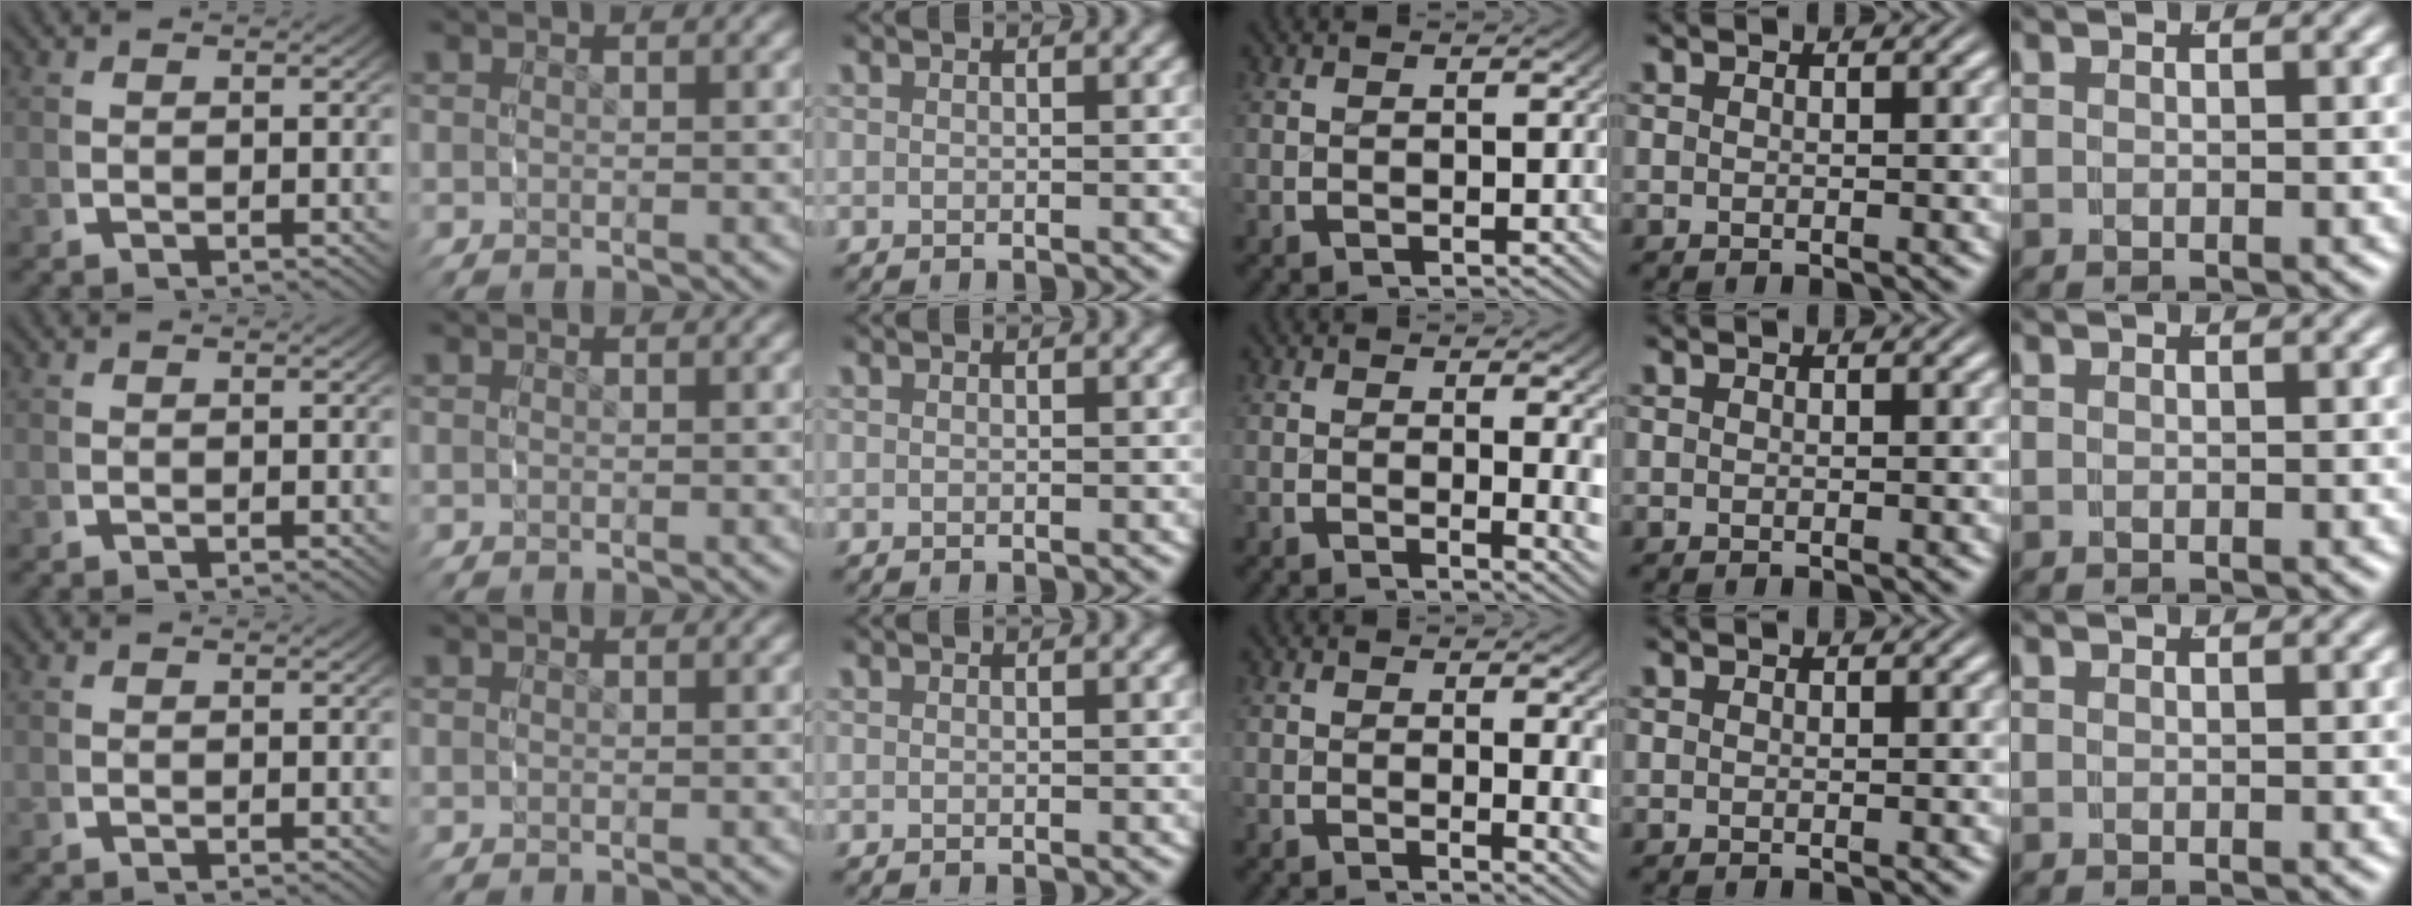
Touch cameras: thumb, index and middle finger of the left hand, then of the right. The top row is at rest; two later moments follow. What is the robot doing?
{"motion": "grasp_and_lifting", "object": "dispenser bottle"}